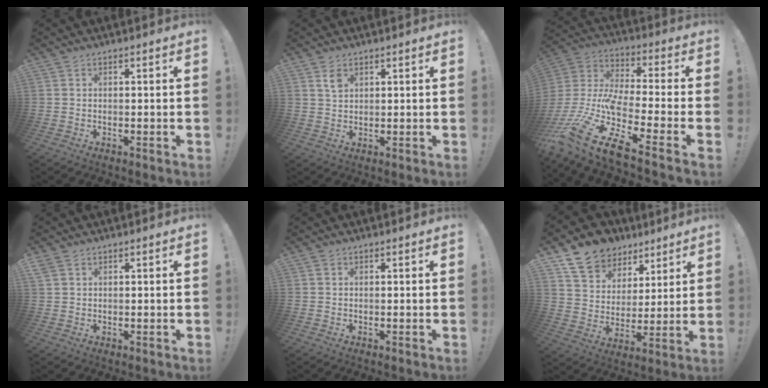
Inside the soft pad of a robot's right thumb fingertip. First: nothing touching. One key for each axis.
{"total": 3.0, "fx": 1.6, "fy": 1.7, "fz": 1.8, "tx": -0.022, "ty": -0.008, "tz": 0.027}
{"total": 14.2, "fx": -8.9, "fy": 4.2, "fz": 10.2, "tx": -0.211, "ty": 0.010, "tz": -0.155}
{"total": 1.7, "fx": 1.1, "fy": 1.0, "fz": 0.9, "tx": -0.018, "ty": 0.001, "tz": 0.020}
{"total": 0.5, "fx": 0.2, "fy": 0.4, "fz": 0.2, "tx": -0.003, "ty": 0.002, "tz": 0.004}
{"total": 12.2, "fx": 8.2, "fy": 8.4, "fz": 3.3, "tx": -0.060, "ty": -0.052, "tz": 0.159}